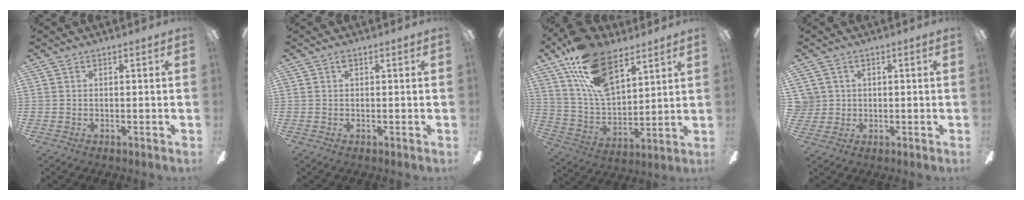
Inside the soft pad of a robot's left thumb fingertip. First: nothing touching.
{"total": 0.8, "force": [0.3, 0.5, 0.6], "torque": [-0.013, 0.003, 0.005]}
{"total": 19.1, "force": [11.5, 9.8, 11.7], "torque": [-0.229, -0.042, 0.212]}
{"total": 3.3, "force": [0.8, 3.2, 0.2], "torque": [-0.014, 0.009, 0.017]}